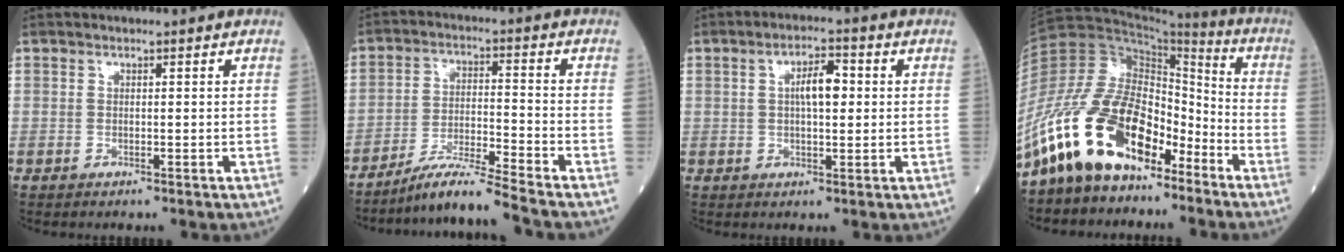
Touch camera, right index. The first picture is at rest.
{"total": 8.6, "force": [-7.6, -2.0, 3.5], "torque": [-0.062, -0.018, -0.141]}
{"total": 5.1, "force": [0.8, 1.7, 4.8], "torque": [-0.082, 0.011, 0.012]}
{"total": 17.2, "force": [-11.6, 7.6, 10.1], "torque": [-0.215, 0.026, -0.220]}